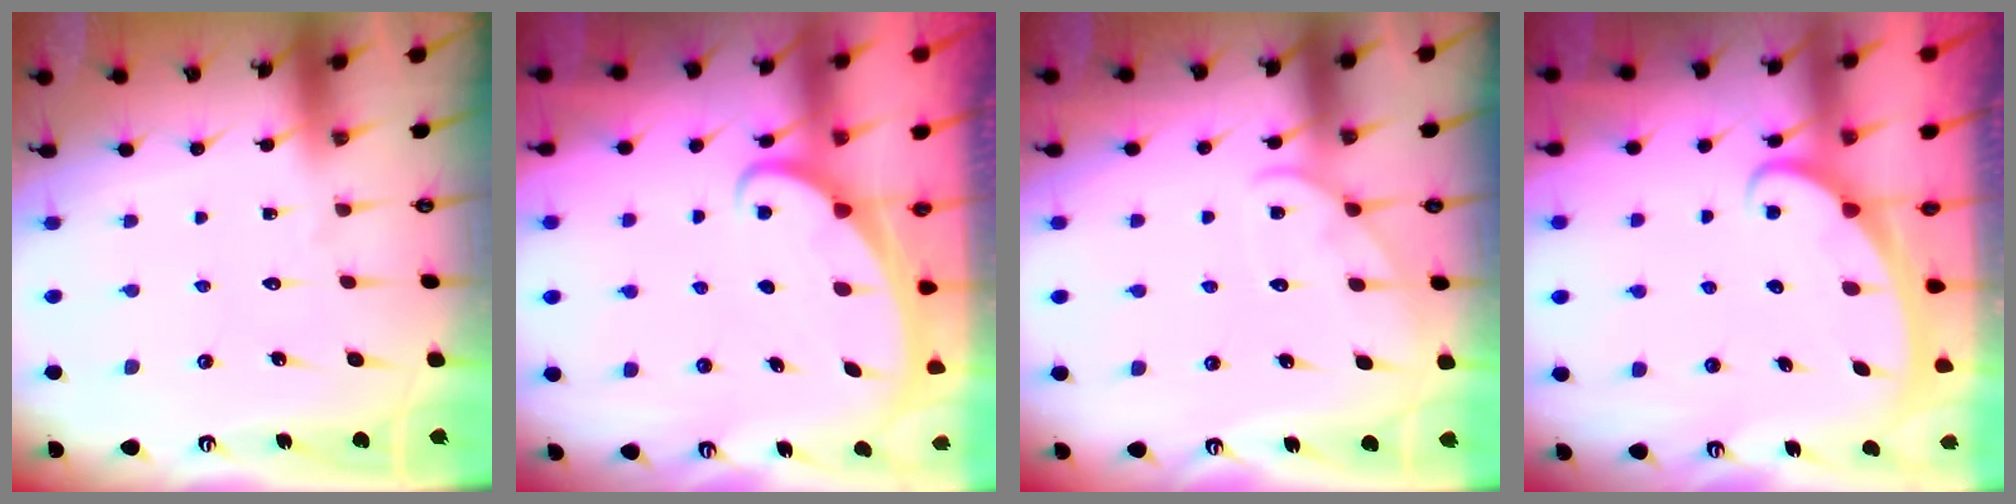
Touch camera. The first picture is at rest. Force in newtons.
{"total": 2.2, "press": 2.2, "slide": 0.3}
{"total": 6.5, "press": 6.4, "slide": 0.8}
{"total": 2.6, "press": 2.5, "slide": 0.3}